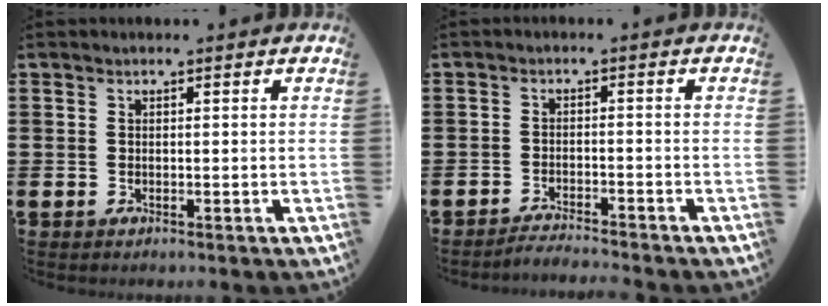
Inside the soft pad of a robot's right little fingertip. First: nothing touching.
{"total": 2.1, "force": [-2.1, -0.2, 0.2], "torque": [-0.004, 0.005, -0.042]}